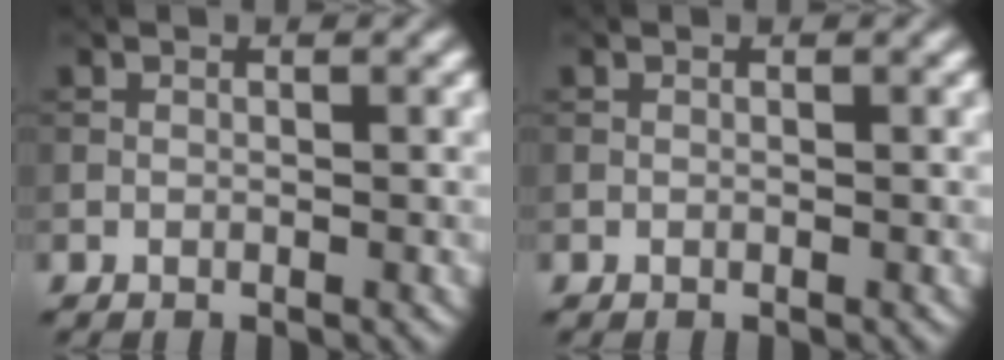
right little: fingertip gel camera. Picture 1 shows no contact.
{"total": 0.0}